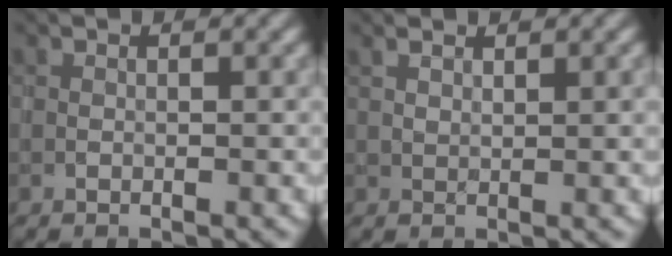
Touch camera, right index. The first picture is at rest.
{"total": 1.7, "force": [1.4, 0.4, 1.0], "torque": [-0.022, 0.002, 0.027]}